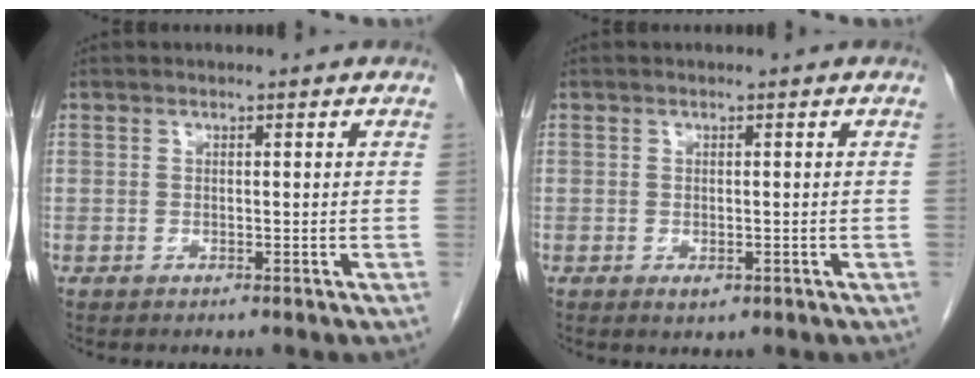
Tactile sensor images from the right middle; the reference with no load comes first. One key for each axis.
{"total": 1.2, "fx": -0.5, "fy": 0.6, "fz": 0.9, "tx": -0.008, "ty": -0.002, "tz": -0.002}